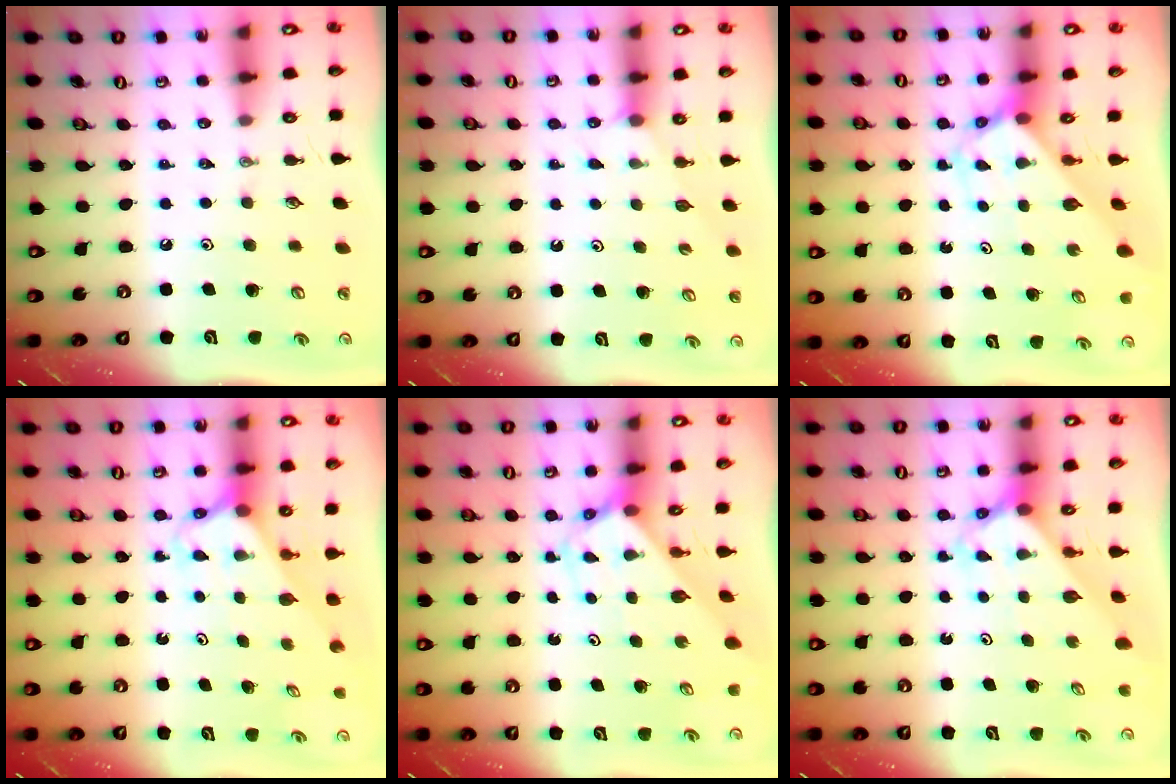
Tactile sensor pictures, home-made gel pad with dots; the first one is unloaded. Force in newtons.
{"total": 2.5, "press": 2.5, "slide": 0.3}
{"total": 2.9, "press": 2.9, "slide": 0.3}
{"total": 2.5, "press": 2.5, "slide": 0.2}
{"total": 2.8, "press": 2.8, "slide": 0.2}
{"total": 2.6, "press": 2.6, "slide": 0.2}